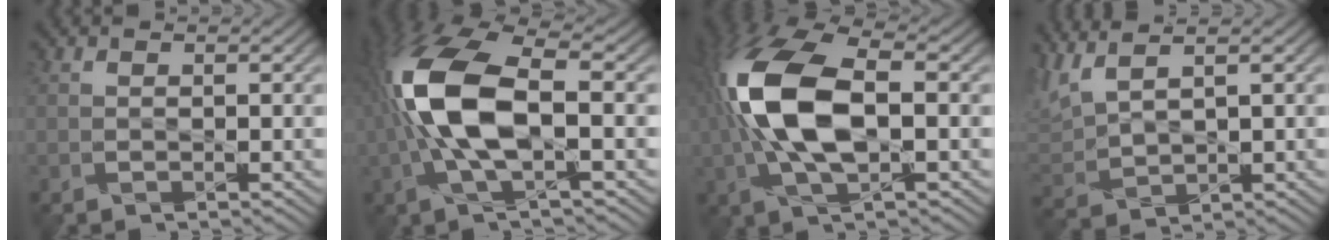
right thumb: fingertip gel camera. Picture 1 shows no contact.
{"total": 12.4, "force": [-0.8, 5.0, 11.3], "torque": [-0.268, 0.011, -0.021]}
{"total": 13.4, "force": [0.1, 6.3, 11.9], "torque": [-0.283, 0.018, -0.004]}
{"total": 5.3, "force": [3.7, 1.6, 3.4], "torque": [-0.108, 0.013, 0.075]}